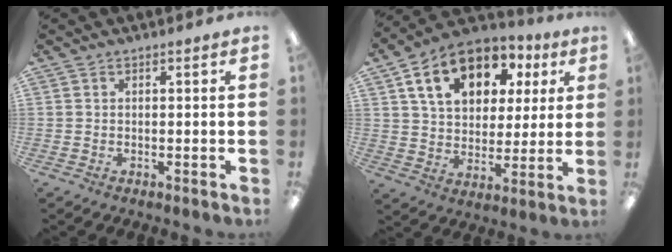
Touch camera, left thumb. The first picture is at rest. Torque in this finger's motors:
{"motor_torque": [0.19, 0.93, 1.88, -0.89, 0.14]}